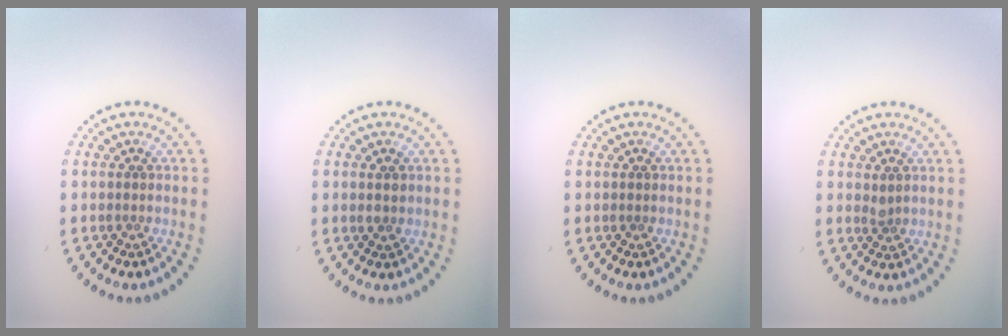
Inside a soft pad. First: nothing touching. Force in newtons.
{"total": 1.1, "press": 1.0, "slide": 0.3}
{"total": 0.0}
{"total": 0.8, "press": 0.5, "slide": 0.5}